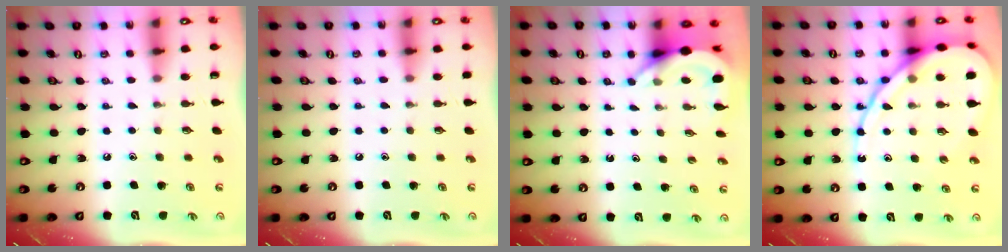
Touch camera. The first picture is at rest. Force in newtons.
{"total": 4.0, "press": 4.0, "slide": 0.6}
{"total": 4.7, "press": 4.7, "slide": 0.4}
{"total": 15.5, "press": 15.4, "slide": 1.5}